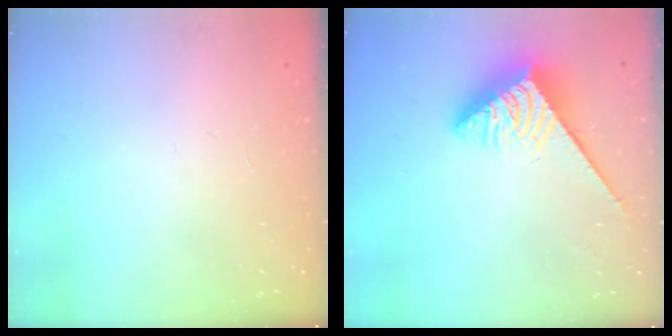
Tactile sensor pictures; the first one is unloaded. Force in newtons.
{"total": 3.9, "press": 3.9, "slide": 0.6}